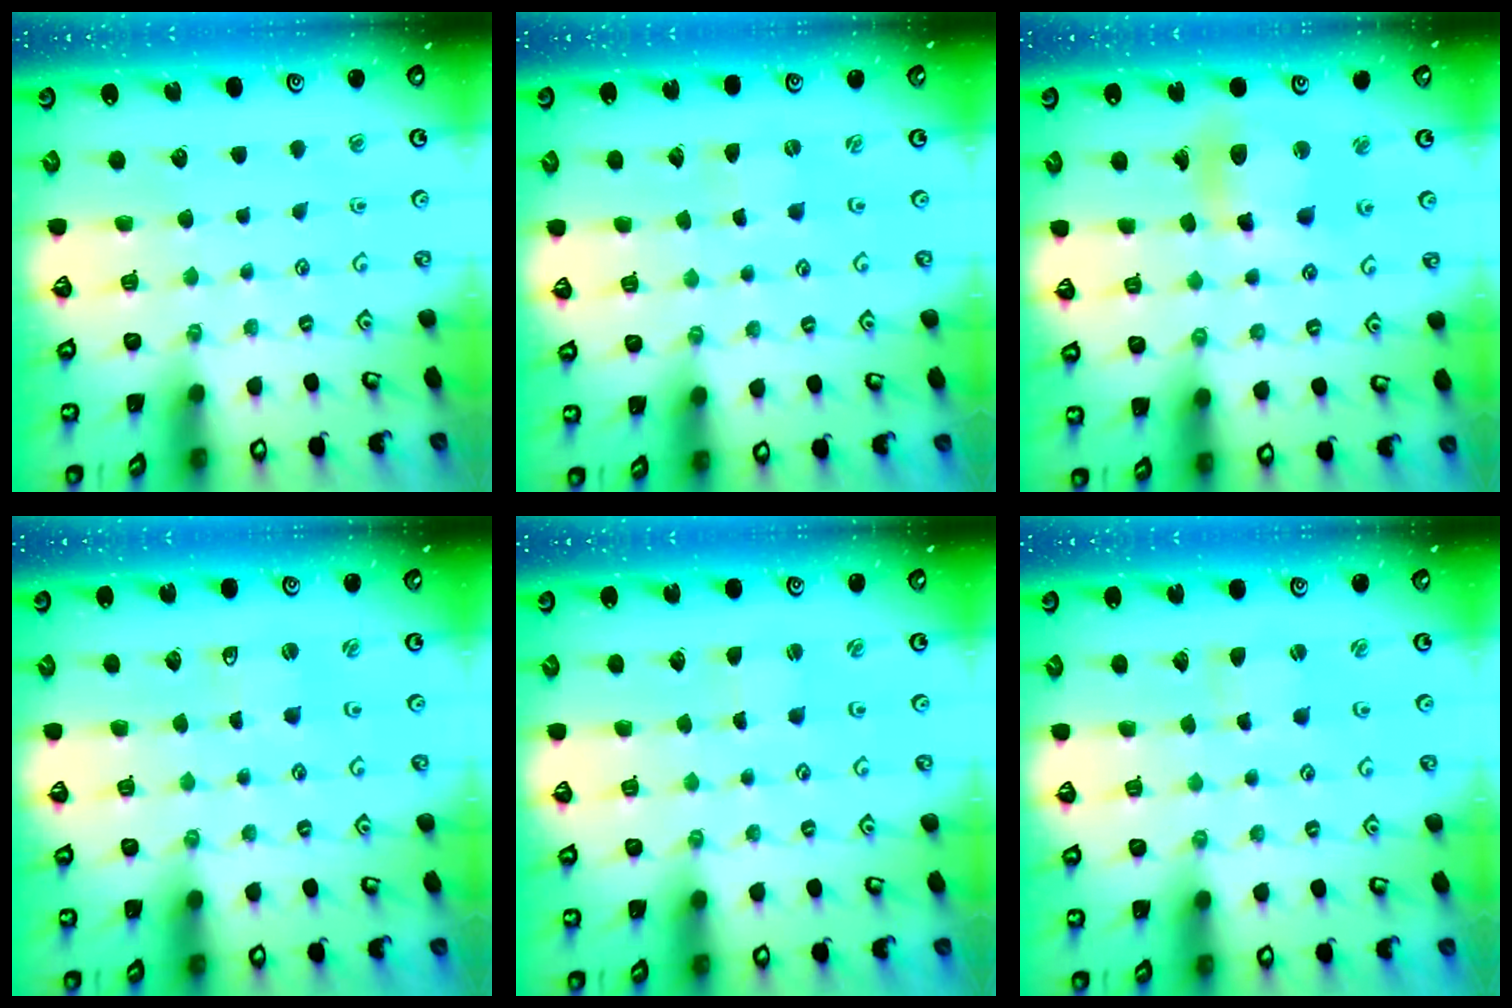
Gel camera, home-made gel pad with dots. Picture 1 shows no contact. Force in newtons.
{"total": 0.0}
{"total": 12.1, "press": 11.9, "slide": 2.0}
{"total": 1.2, "press": 1.2, "slide": 0.2}
{"total": 0.6, "press": 0.6, "slide": 0.0}
{"total": 0.9, "press": 0.9, "slide": 0.2}